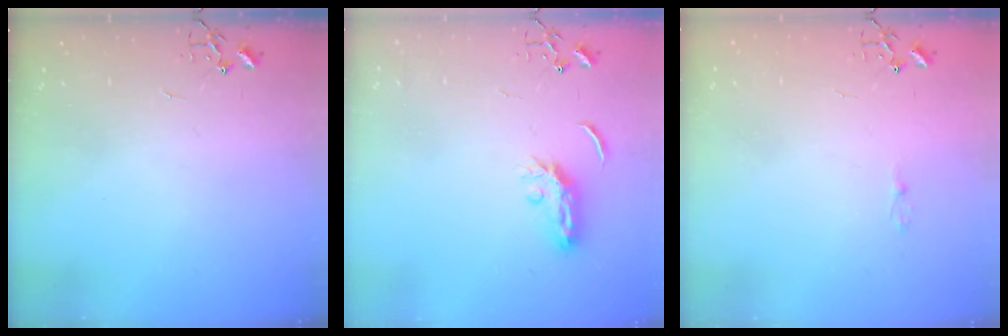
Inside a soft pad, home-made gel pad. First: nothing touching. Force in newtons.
{"total": 5.6, "press": 5.6, "slide": 0.5}
{"total": 2.5, "press": 2.5, "slide": 0.3}